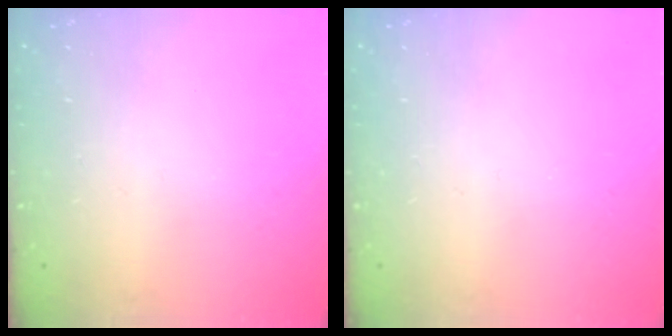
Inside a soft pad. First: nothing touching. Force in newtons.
{"total": 0.0}